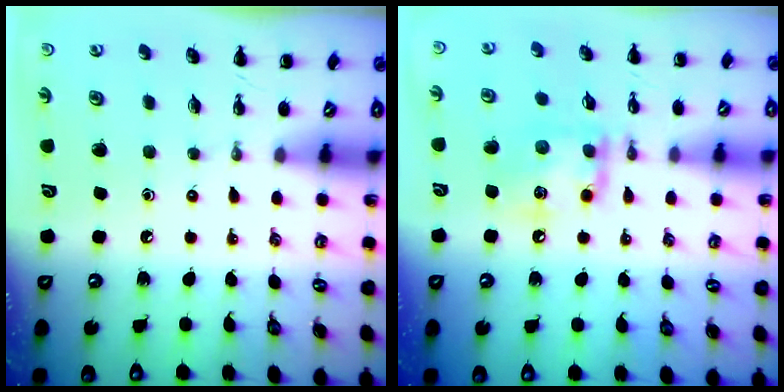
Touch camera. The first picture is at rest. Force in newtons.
{"total": 11.7, "press": 11.6, "slide": 1.1}